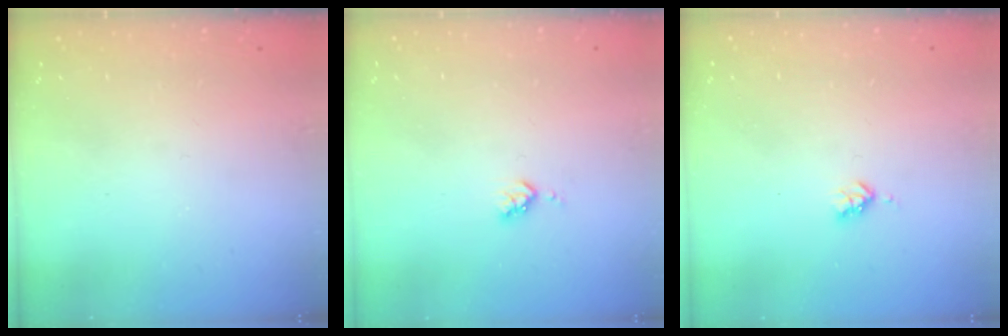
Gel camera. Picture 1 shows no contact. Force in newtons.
{"total": 3.2, "press": 3.2, "slide": 0.4}
{"total": 2.9, "press": 2.9, "slide": 0.5}